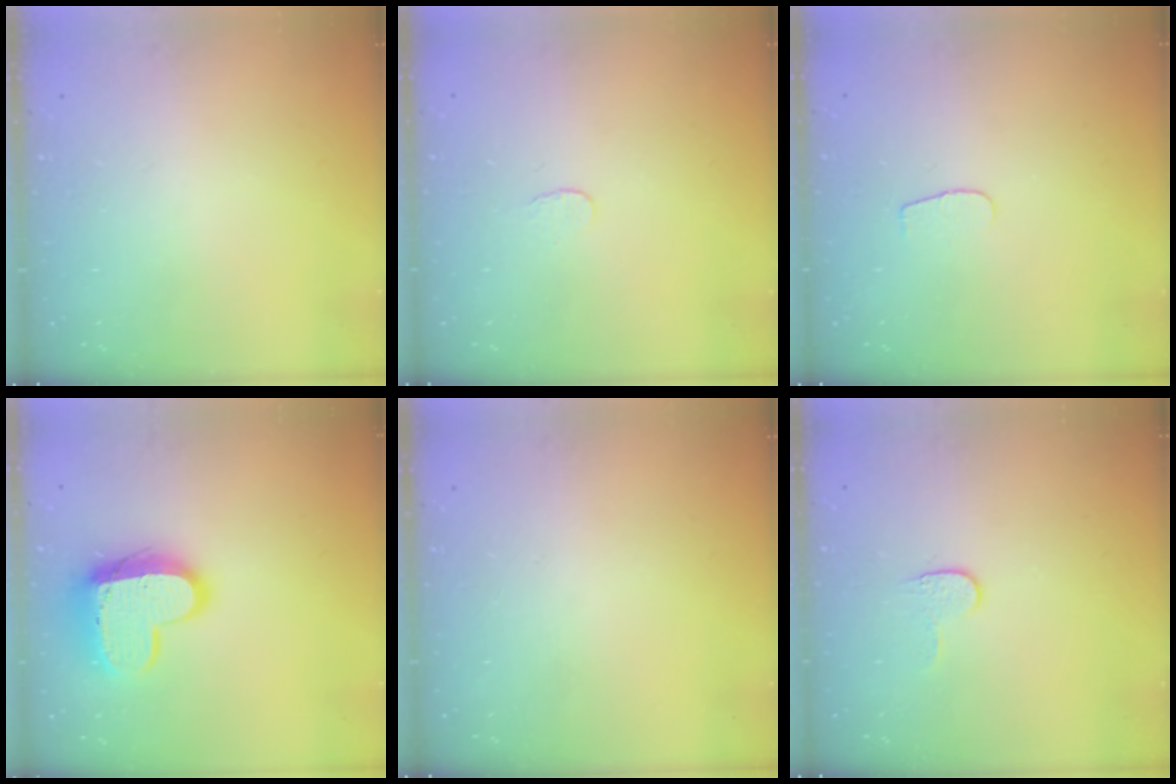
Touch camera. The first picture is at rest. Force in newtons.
{"total": 3.0, "press": 3.0, "slide": 0.2}
{"total": 3.8, "press": 3.7, "slide": 0.4}
{"total": 14.4, "press": 14.4, "slide": 1.1}
{"total": 0.0}
{"total": 3.8, "press": 3.8, "slide": 0.4}